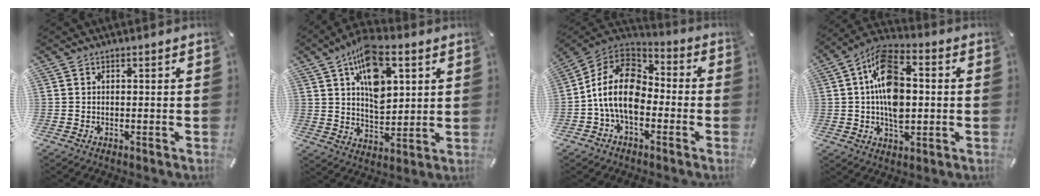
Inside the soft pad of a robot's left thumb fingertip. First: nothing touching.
{"total": 14.1, "force": [6.3, 7.9, 9.8], "torque": [-0.152, -0.014, 0.111]}
{"total": 14.7, "force": [-3.5, 10.0, 10.3], "torque": [-0.224, 0.029, -0.070]}
{"total": 14.6, "force": [0.8, 9.1, 11.4], "torque": [-0.215, 0.006, 0.014]}